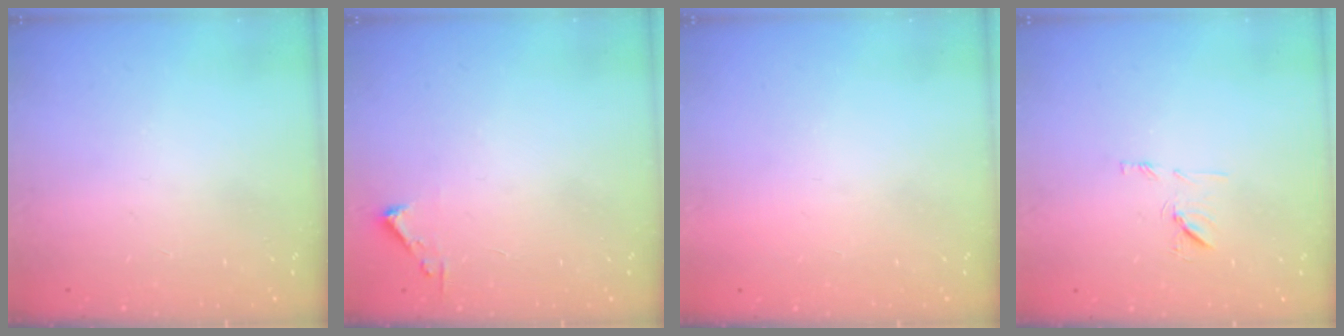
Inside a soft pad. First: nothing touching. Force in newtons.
{"total": 2.4, "press": 2.4, "slide": 0.3}
{"total": 1.5, "press": 1.5, "slide": 0.1}
{"total": 7.5, "press": 7.4, "slide": 0.6}